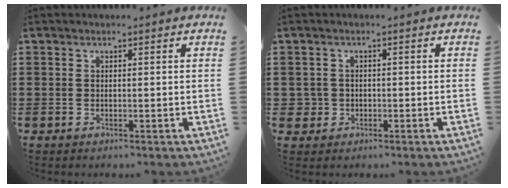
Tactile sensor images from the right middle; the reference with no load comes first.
{"total": 2.2, "force": [-0.5, 2.1, 0.3], "torque": [-0.015, 0.005, -0.014]}